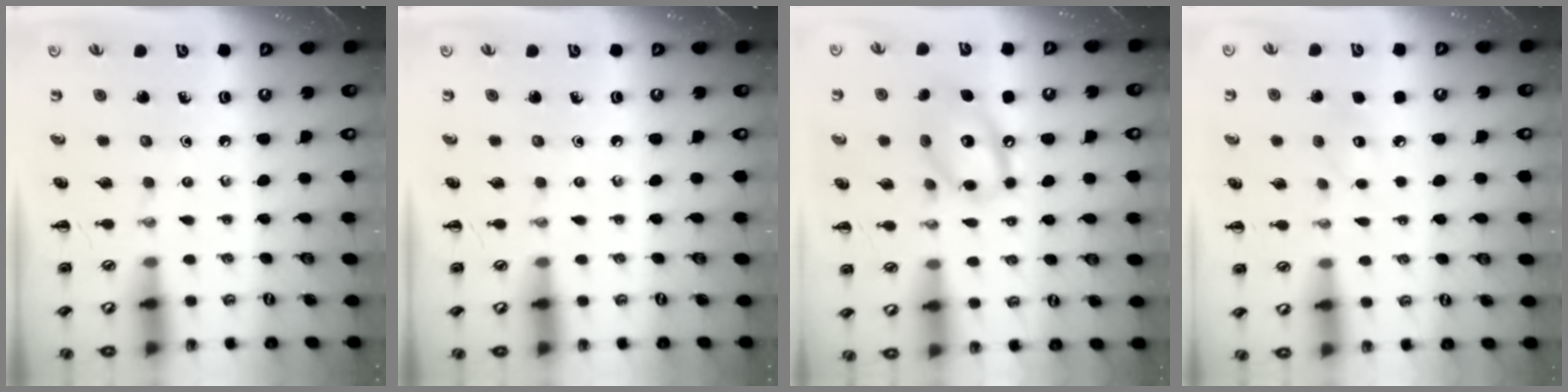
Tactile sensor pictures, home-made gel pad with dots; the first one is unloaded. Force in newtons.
{"total": 0.0}
{"total": 13.8, "press": 13.6, "slide": 2.5}
{"total": 5.9, "press": 5.8, "slide": 1.2}